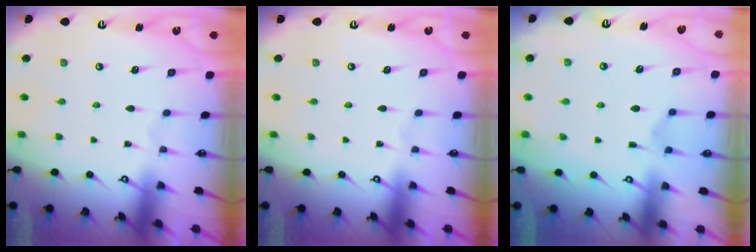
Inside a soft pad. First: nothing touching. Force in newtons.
{"total": 0.0}
{"total": 2.5, "press": 2.2, "slide": 1.2}